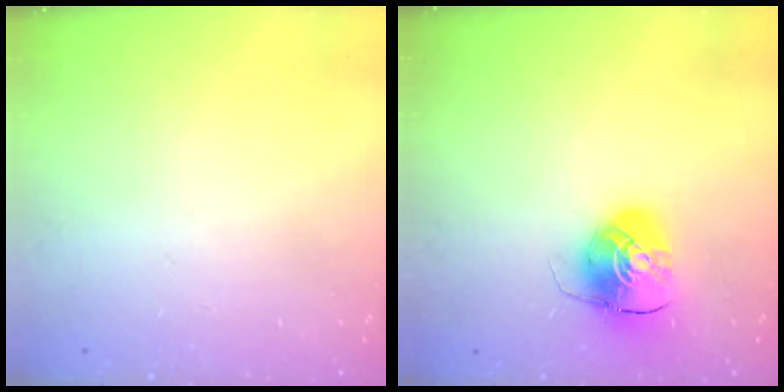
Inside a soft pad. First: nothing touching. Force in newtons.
{"total": 9.1, "press": 9.1, "slide": 0.5}